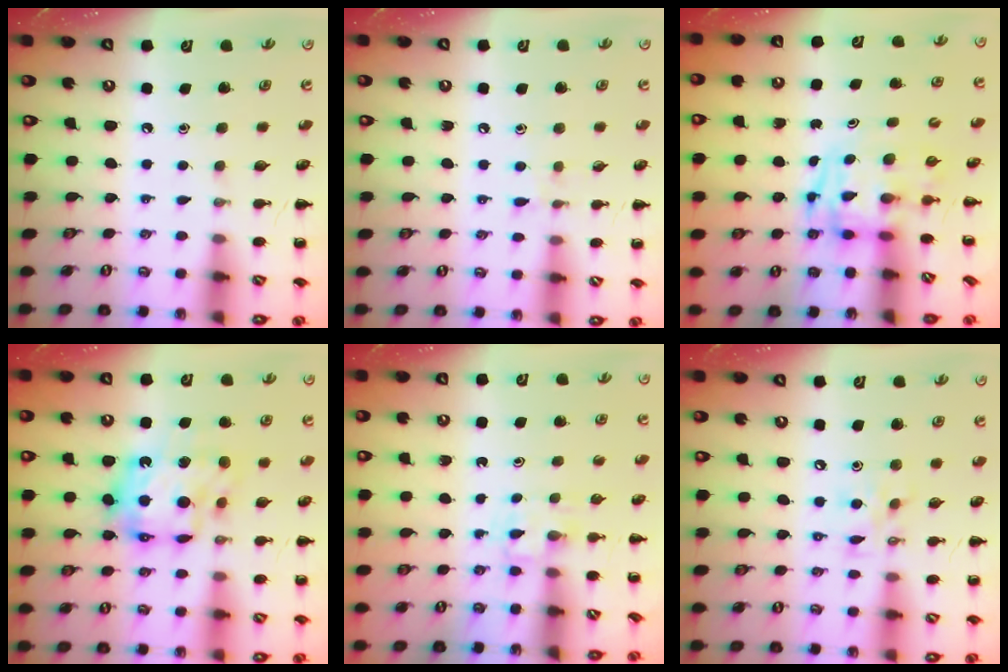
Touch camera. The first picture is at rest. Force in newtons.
{"total": 6.0, "press": 5.6, "slide": 2.2}
{"total": 3.3, "press": 3.3, "slide": 0.6}
{"total": 13.6, "press": 13.5, "slide": 1.5}
{"total": 2.6, "press": 2.4, "slide": 1.0}
{"total": 9.2, "press": 9.1, "slide": 1.1}